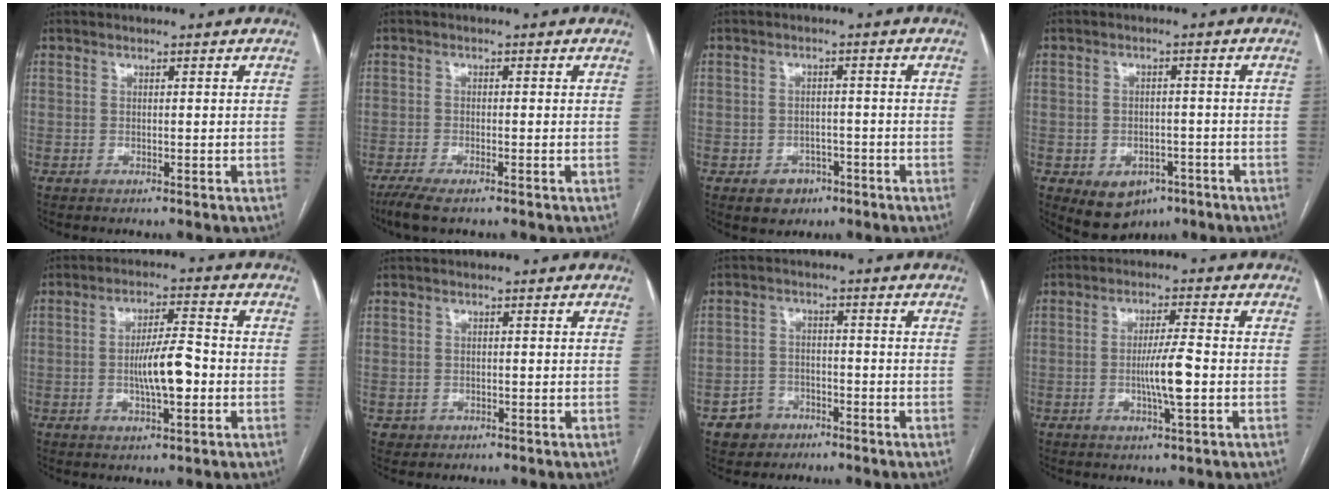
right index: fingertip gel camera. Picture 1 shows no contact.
{"total": 4.4, "force": [-3.1, 0.9, 3.0], "torque": [-0.055, -0.009, -0.054]}
{"total": 4.2, "force": [-2.2, 3.3, 1.3], "torque": [-0.009, 0.008, -0.023]}
{"total": 6.9, "force": [-3.5, 5.0, 3.2], "torque": [-0.044, 0.007, -0.039]}
{"total": 7.5, "force": [-1.3, 1.6, 7.2], "torque": [-0.130, 0.006, -0.023]}
{"total": 1.5, "force": [-0.4, 1.5, 0.0], "torque": [0.002, 0.006, -0.004]}
{"total": 4.6, "force": [-2.8, 3.6, 0.6], "torque": [-0.005, 0.012, -0.044]}
{"total": 5.9, "force": [-1.1, 0.0, 5.8], "torque": [-0.106, -0.006, -0.020]}